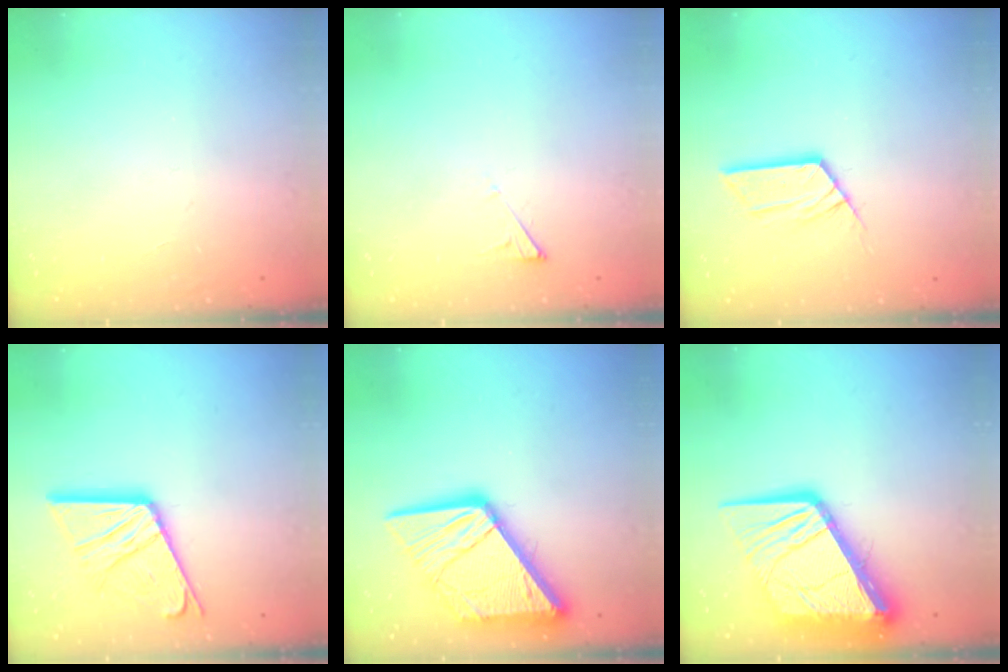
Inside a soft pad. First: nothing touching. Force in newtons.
{"total": 2.5, "press": 2.4, "slide": 0.3}
{"total": 9.3, "press": 9.3, "slide": 0.6}
{"total": 17.7, "press": 17.6, "slide": 1.9}
{"total": 19.4, "press": 19.2, "slide": 2.2}
{"total": 20.5, "press": 20.3, "slide": 2.5}